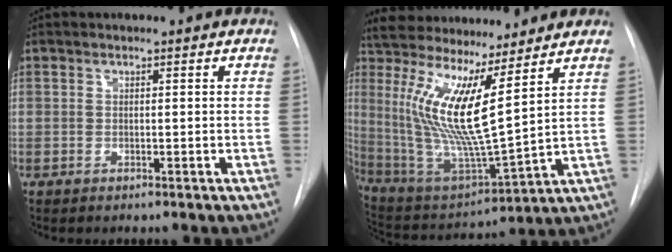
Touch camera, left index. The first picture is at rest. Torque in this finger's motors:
{"motor_torque": [1.87, -0.27, 0.61, 0.15]}